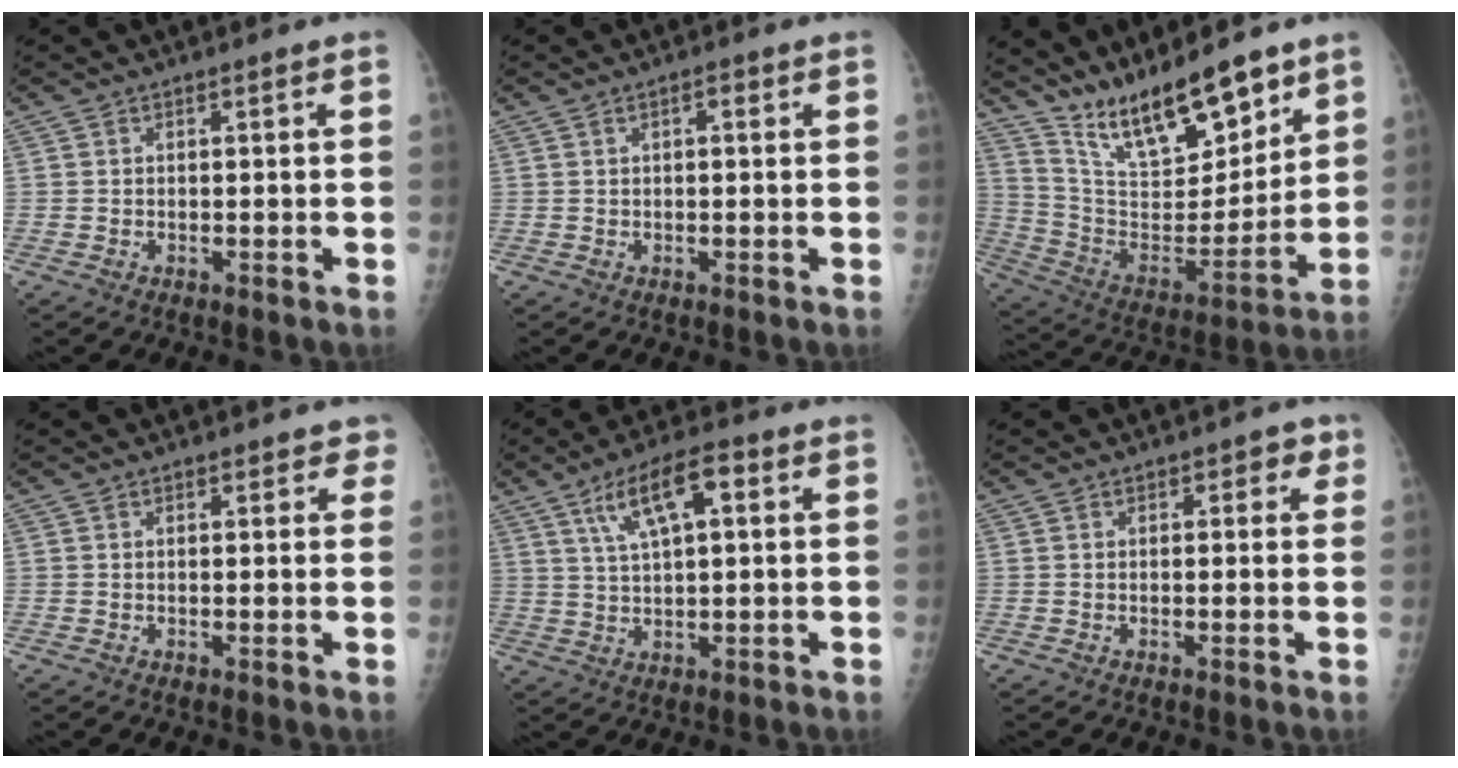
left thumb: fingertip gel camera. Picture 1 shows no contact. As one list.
[{"total": 1.6, "force": [0.6, 0.6, 1.3], "torque": [-0.019, 0.003, 0.008]}, {"total": 19.1, "force": [14.5, 6.0, 10.9], "torque": [-0.137, -0.084, 0.269]}, {"total": 2.5, "force": [2.0, 1.3, 1.0], "torque": [0.024, -0.002, 0.015]}, {"total": 10.5, "force": [4.1, 3.8, 8.9], "torque": [-0.150, 0.005, 0.073]}, {"total": 2.2, "force": [1.1, 1.5, 1.2], "torque": [0.012, 0.001, 0.008]}]